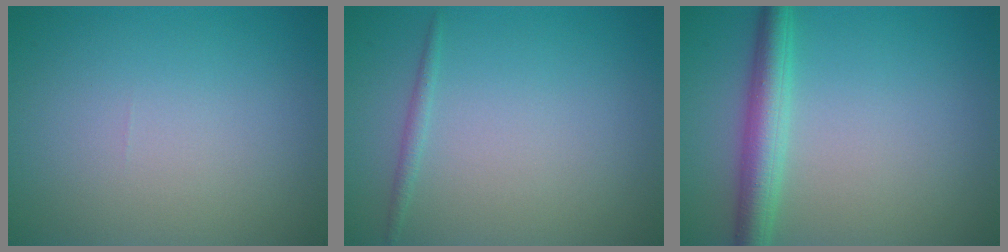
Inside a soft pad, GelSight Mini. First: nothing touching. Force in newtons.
{"total": 0.8, "press": 0.8, "slide": 0.1}
{"total": 3.8, "press": 3.8, "slide": 0.1}